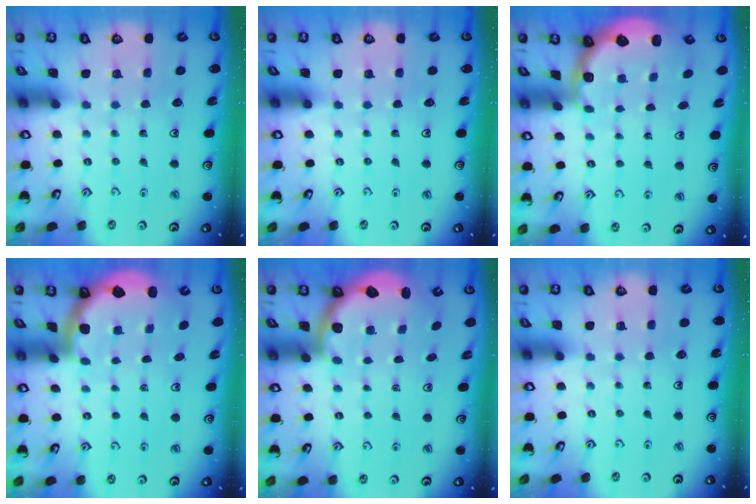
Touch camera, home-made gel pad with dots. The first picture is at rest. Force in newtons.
{"total": 0.0}
{"total": 2.3, "press": 1.7, "slide": 1.5}
{"total": 1.8, "press": 1.8, "slide": 0.3}
{"total": 2.8, "press": 2.2, "slide": 1.8}
{"total": 0.0}